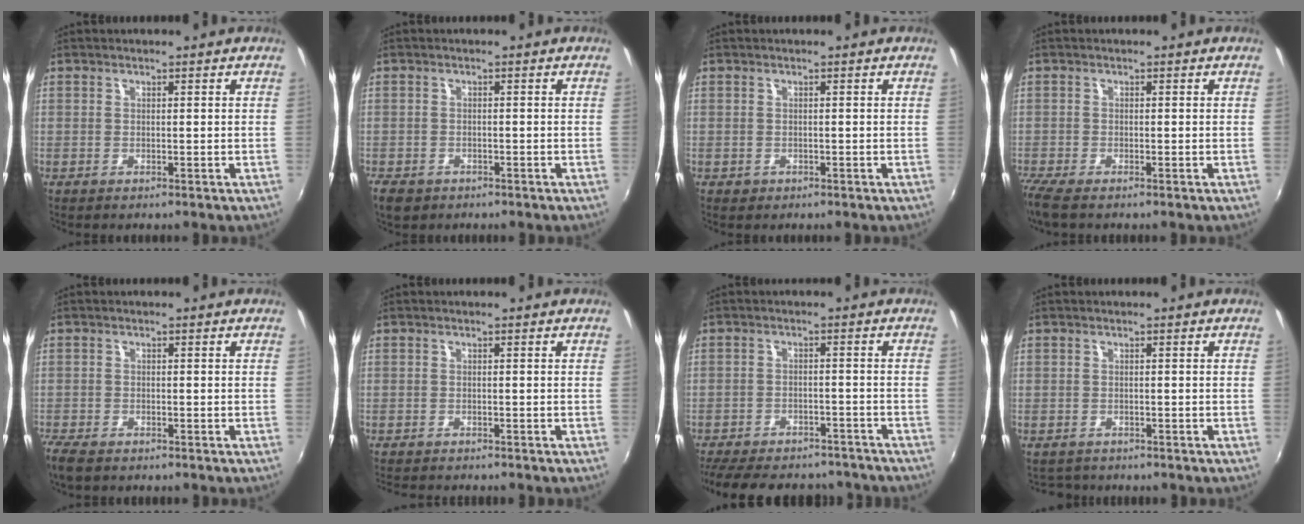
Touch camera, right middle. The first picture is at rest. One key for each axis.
{"total": 4.0, "fx": -2.6, "fy": 2.6, "fz": 1.7, "tx": -0.045, "ty": -0.011, "tz": -0.044}
{"total": 1.0, "fx": -0.5, "fy": 0.8, "fz": 0.2, "tx": -0.005, "ty": -0.004, "tz": -0.005}
{"total": 3.5, "fx": -2.8, "fy": 0.5, "fz": 2.0, "tx": -0.054, "ty": -0.017, "tz": -0.059}
{"total": 4.2, "fx": -3.4, "fy": 1.4, "fz": 2.0, "tx": -0.055, "ty": -0.018, "tz": -0.071}
{"total": 3.0, "fx": -2.9, "fy": 0.5, "fz": 0.8, "tx": -0.025, "ty": -0.017, "tz": -0.050}
{"total": 19.9, "fx": -16.7, "fy": 7.3, "fz": 7.8, "tx": -0.176, "ty": -0.001, "tz": -0.223}
{"total": 2.0, "fx": -1.8, "fy": 1.0, "fz": 0.0, "tx": -0.006, "ty": -0.006, "tz": -0.029}